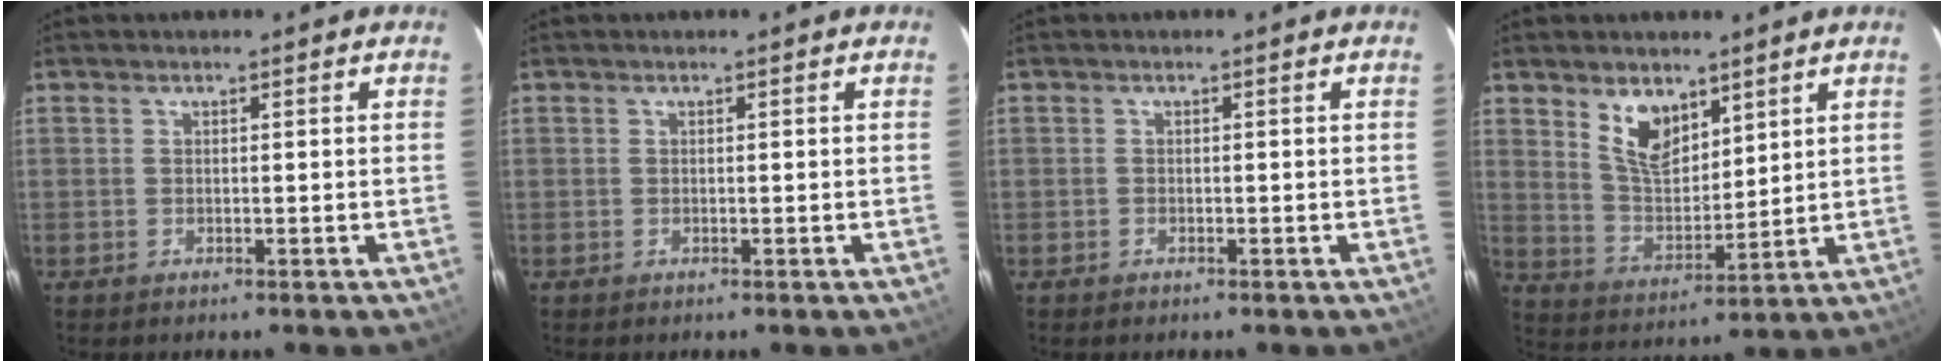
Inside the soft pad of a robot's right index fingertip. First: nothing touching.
{"total": 0.0}
{"total": 0.6, "force": [-0.5, 0.4, 0.0], "torque": [-0.002, 0.001, -0.010]}
{"total": 8.7, "force": [5.3, 4.6, 5.2], "torque": [-0.090, 0.003, 0.111]}